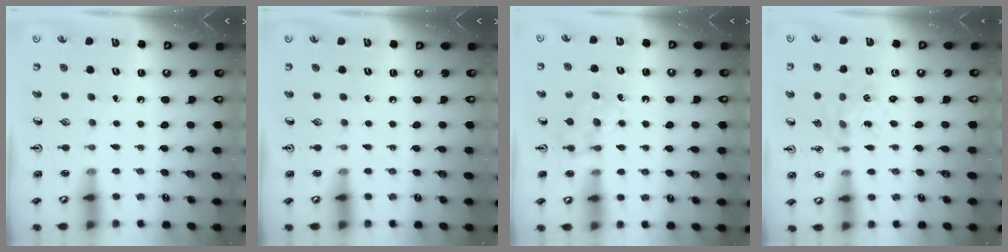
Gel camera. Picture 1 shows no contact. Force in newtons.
{"total": 0.0}
{"total": 6.5, "press": 6.5, "slide": 0.3}
{"total": 1.2, "press": 1.2, "slide": 0.2}